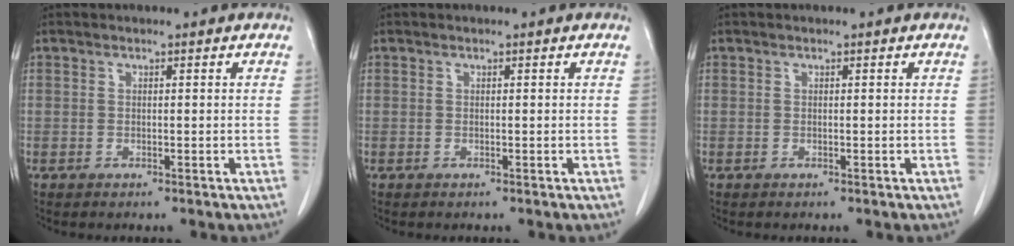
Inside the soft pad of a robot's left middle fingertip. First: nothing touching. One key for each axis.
{"total": 0.0}
{"total": 0.0}